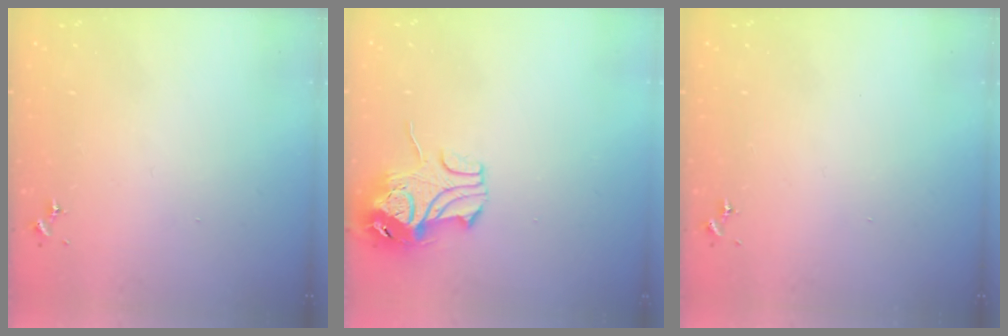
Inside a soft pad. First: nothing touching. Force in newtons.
{"total": 9.8, "press": 9.6, "slide": 1.5}
{"total": 0.0}